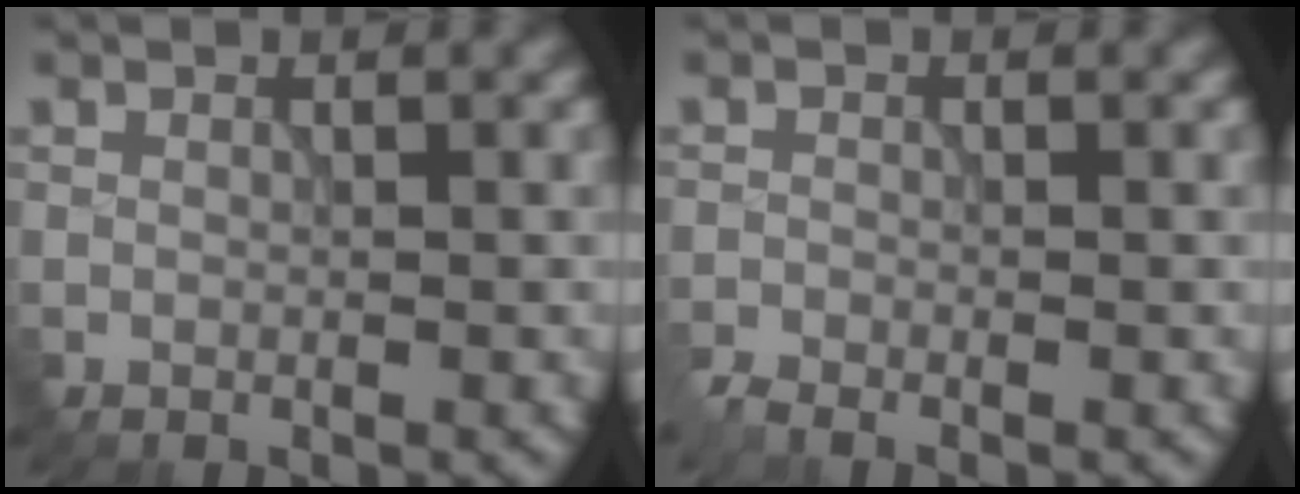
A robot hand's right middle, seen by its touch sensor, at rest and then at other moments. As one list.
[{"total": 1.7, "force": [-1.5, 0.4, 0.9], "torque": [-0.021, -0.006, -0.034]}]